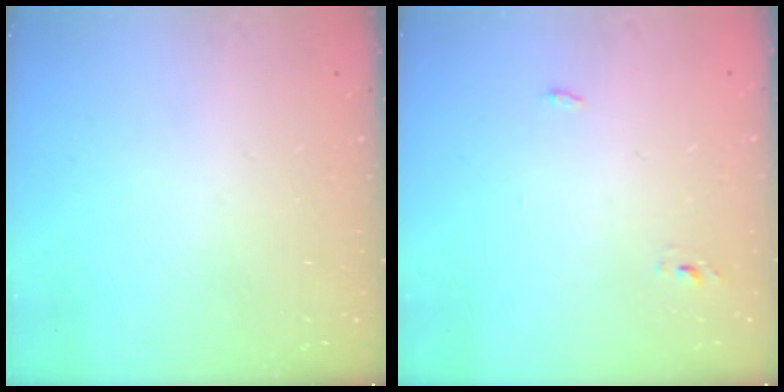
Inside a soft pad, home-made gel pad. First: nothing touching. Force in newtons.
{"total": 2.7, "press": 2.6, "slide": 0.8}